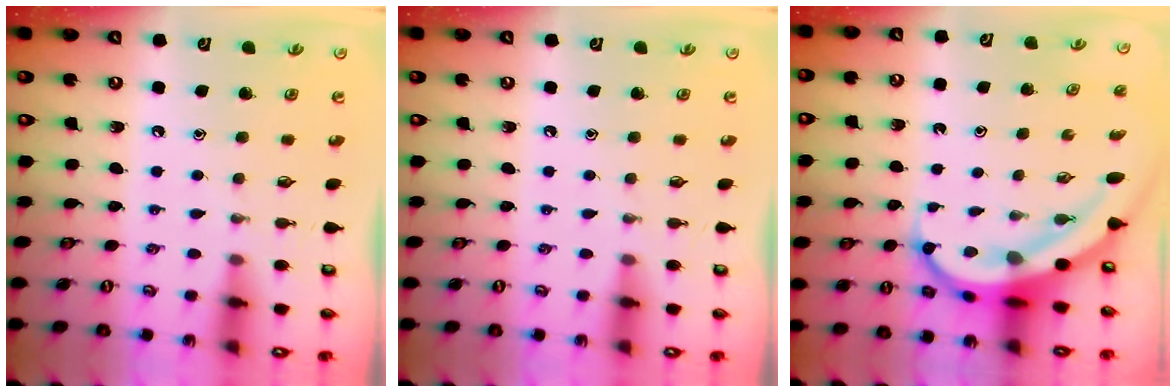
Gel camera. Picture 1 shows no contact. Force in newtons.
{"total": 0.0}
{"total": 8.9, "press": 8.8, "slide": 1.2}